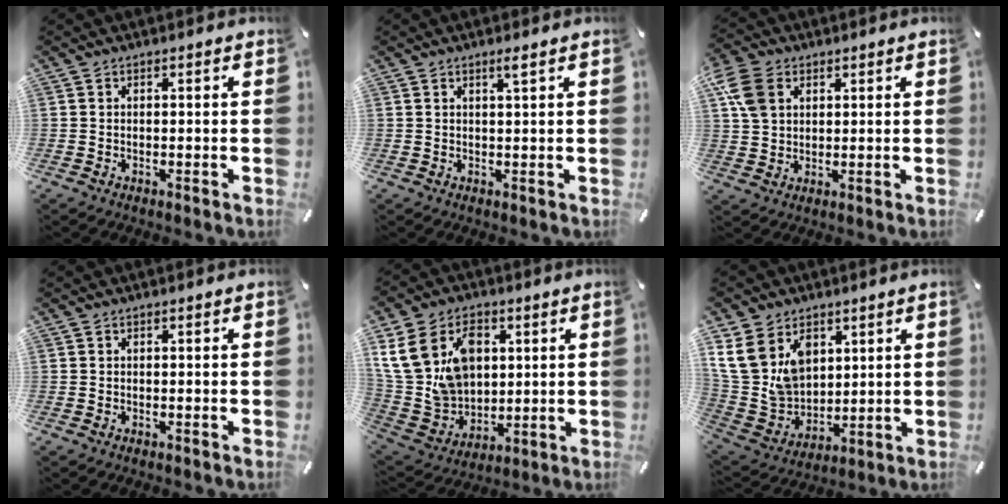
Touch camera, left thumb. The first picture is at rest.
{"total": 1.9, "force": [1.1, -0.1, 1.6], "torque": [-0.032, -0.004, 0.019]}
{"total": 8.4, "force": [3.1, 6.4, 4.6], "torque": [-0.112, 0.005, 0.059]}
{"total": 0.0}
{"total": 17.7, "force": [6.2, 13.6, 9.5], "torque": [-0.216, -0.016, 0.117]}
{"total": 15.7, "force": [7.2, 12.1, 6.9], "torque": [-0.176, -0.033, 0.138]}